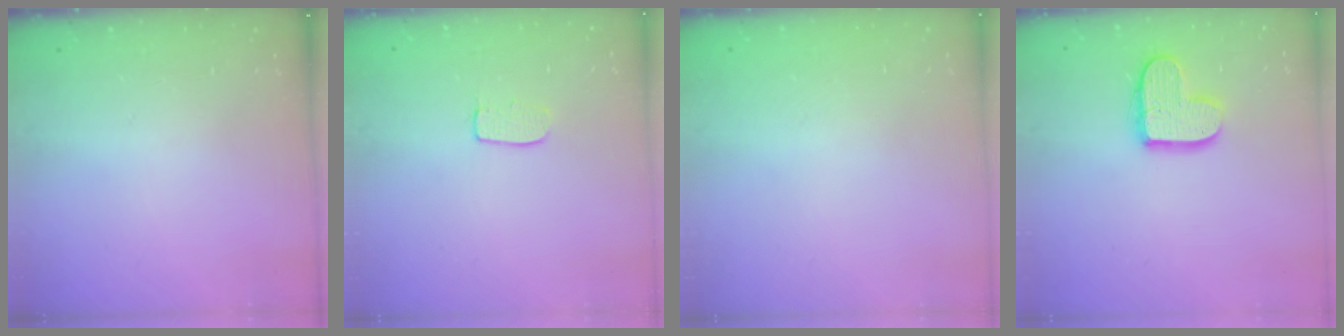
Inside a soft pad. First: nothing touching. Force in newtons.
{"total": 5.2, "press": 5.2, "slide": 0.3}
{"total": 0.0}
{"total": 12.9, "press": 12.9, "slide": 0.9}